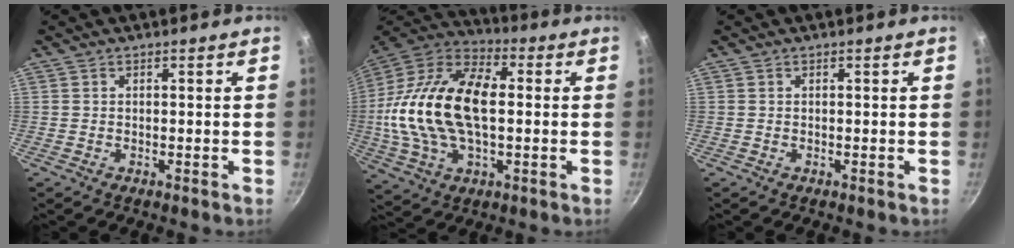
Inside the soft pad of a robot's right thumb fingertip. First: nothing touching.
{"total": 24.6, "force": [0.4, 14.1, 20.1], "torque": [-0.384, 0.034, -0.002]}
{"total": 0.0}